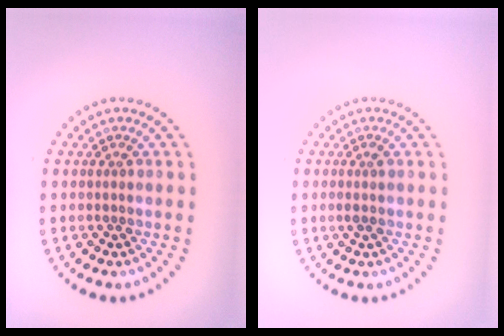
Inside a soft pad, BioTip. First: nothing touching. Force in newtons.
{"total": 0.9, "press": 0.8, "slide": 0.4}